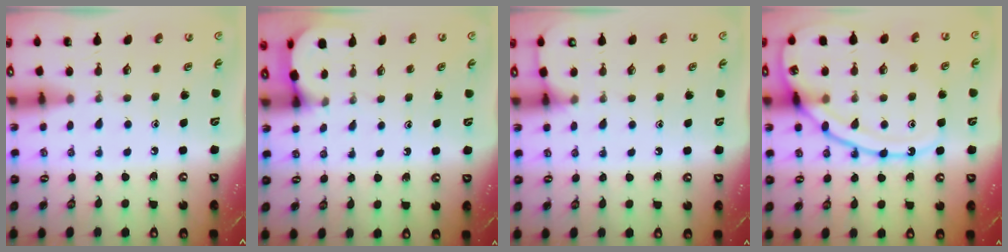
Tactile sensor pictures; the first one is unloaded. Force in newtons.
{"total": 2.6, "press": 2.6, "slide": 0.2}
{"total": 5.0, "press": 5.0, "slide": 0.7}
{"total": 16.0, "press": 16.0, "slide": 1.4}